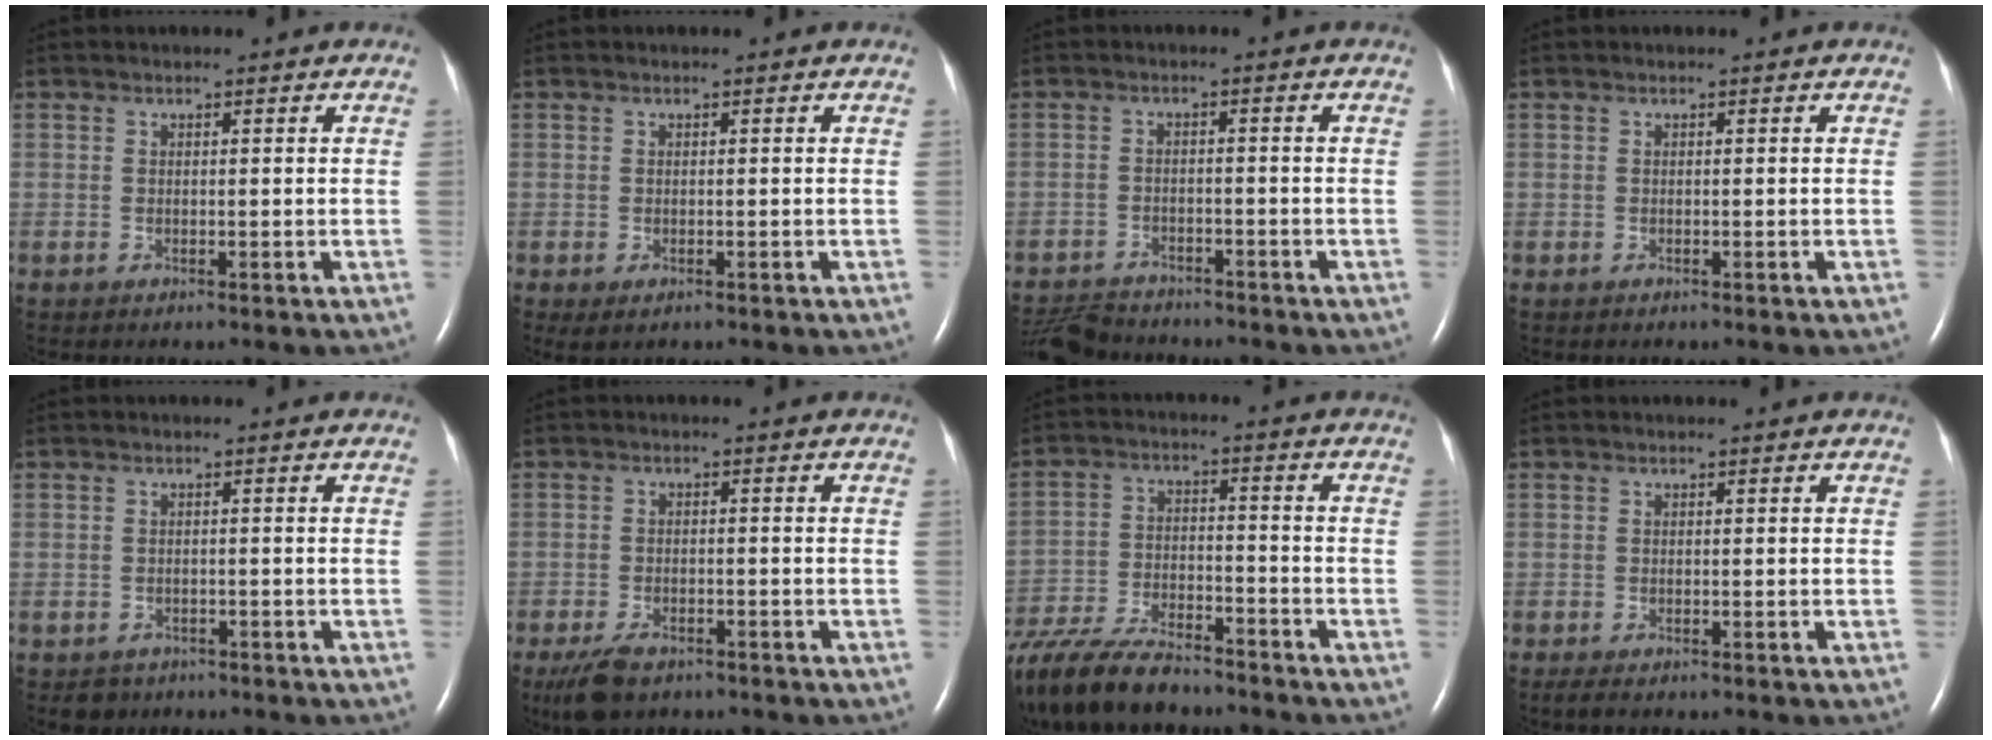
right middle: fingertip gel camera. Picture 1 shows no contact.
{"total": 1.8, "force": [-0.9, 1.0, 1.2], "torque": [-0.025, -0.005, -0.005]}
{"total": 7.7, "force": [-7.3, 2.0, 1.4], "torque": [-0.029, -0.008, -0.118]}
{"total": 0.0}
{"total": 2.2, "force": [-1.6, 1.6, 0.0], "torque": [-0.008, 0.005, -0.021]}
{"total": 5.7, "force": [-4.1, 2.6, 2.9], "torque": [-0.063, -0.008, -0.068]}
{"total": 16.5, "force": [-14.0, 3.8, 7.9], "torque": [-0.171, -0.032, -0.239]}
{"total": 1.7, "force": [-1.3, 0.5, 1.1], "torque": [-0.026, -0.006, -0.018]}